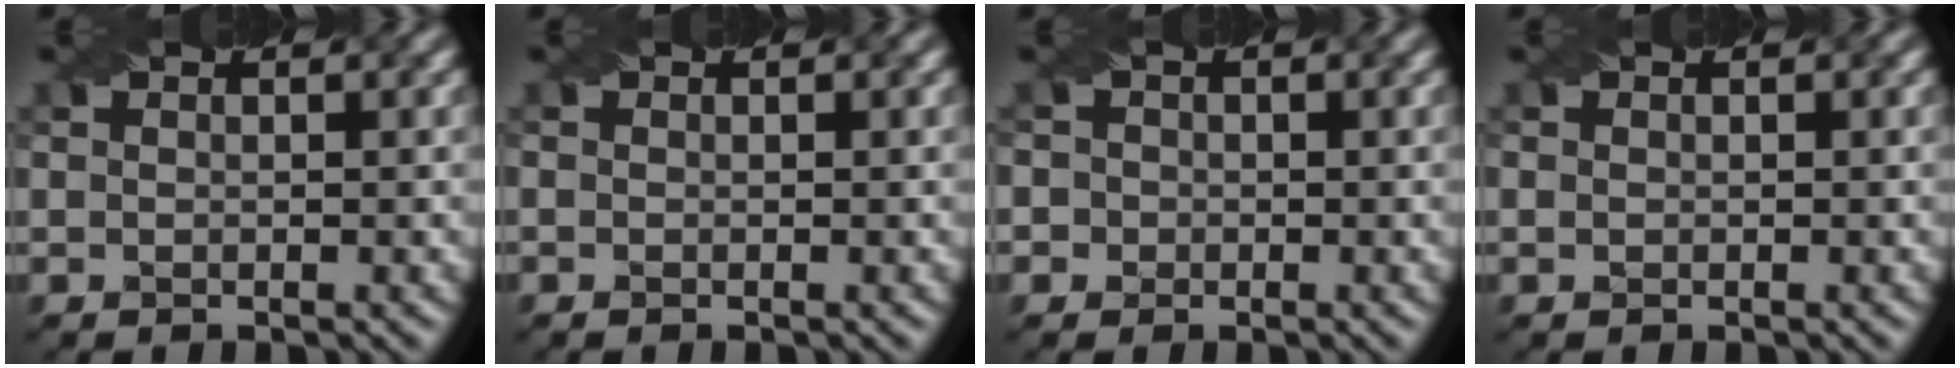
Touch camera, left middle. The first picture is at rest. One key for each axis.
{"total": 0.0}
{"total": 1.5, "fx": -0.2, "fy": 1.5, "fz": 0.1, "tx": 0.019, "ty": 0.008, "tz": -0.007}
{"total": 0.0}